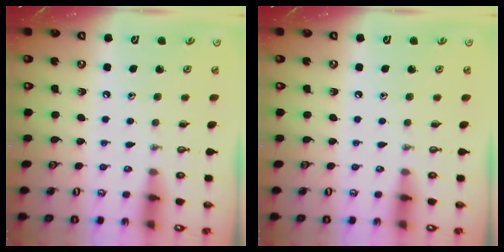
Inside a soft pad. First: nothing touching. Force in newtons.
{"total": 0.0}